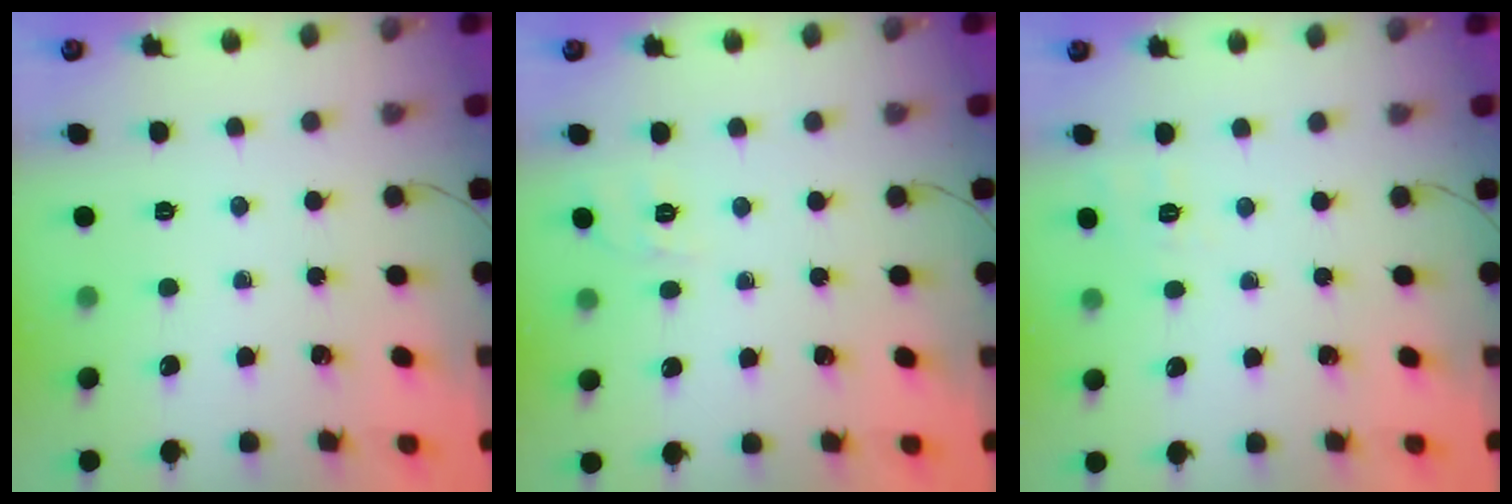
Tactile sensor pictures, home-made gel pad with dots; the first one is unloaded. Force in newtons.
{"total": 1.6, "press": 0.0, "slide": 1.6}
{"total": 3.2, "press": 2.6, "slide": 1.9}